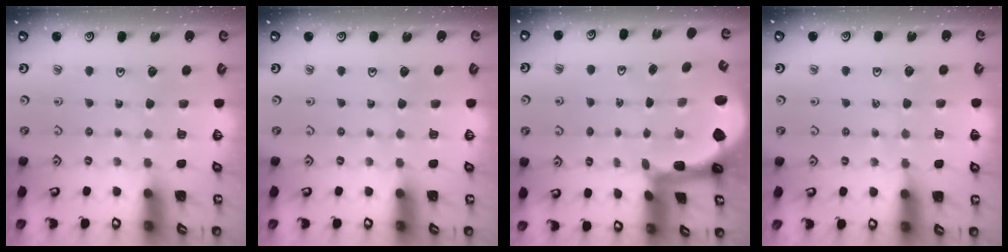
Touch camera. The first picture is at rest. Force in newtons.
{"total": 0.0}
{"total": 1.9, "press": 1.9, "slide": 0.4}
{"total": 3.0, "press": 2.9, "slide": 0.5}